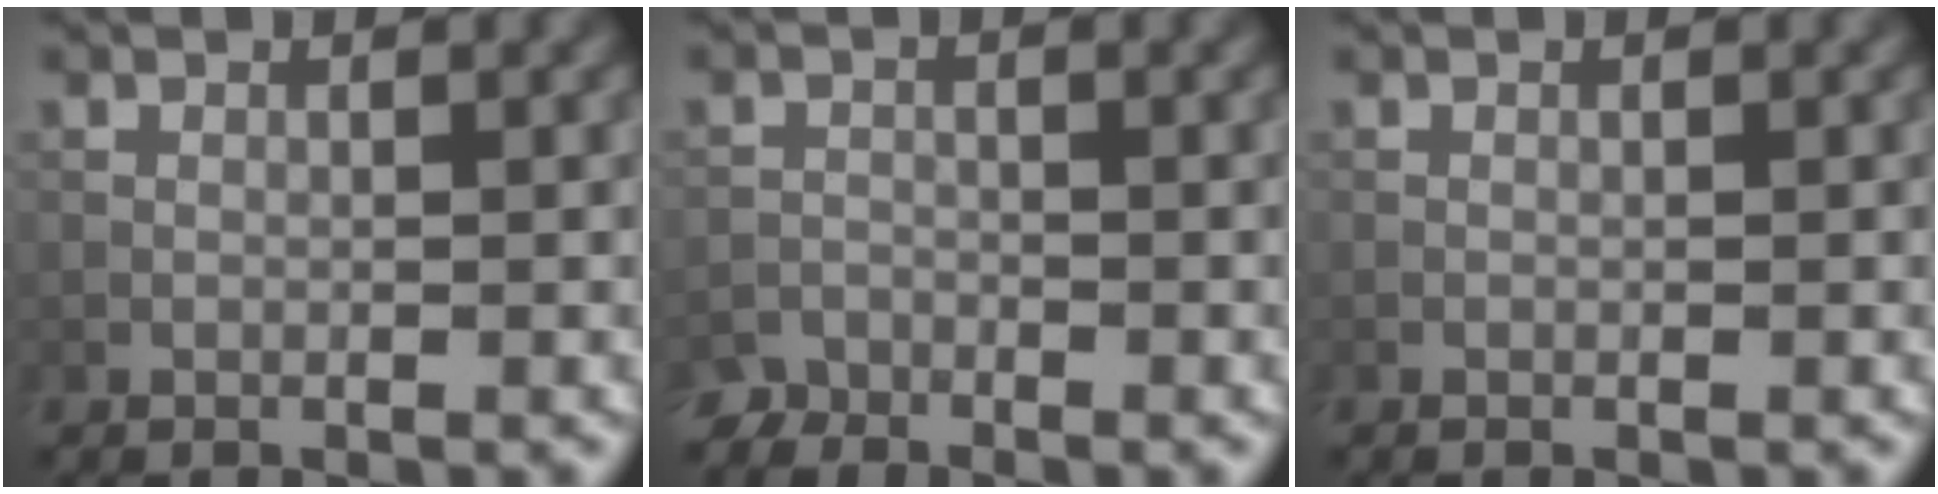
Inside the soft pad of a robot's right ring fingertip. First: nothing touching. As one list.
[{"total": 1.9, "force": [-1.9, 0.5, -0.1], "torque": [-0.003, 0.000, -0.038]}, {"total": 0.0}]